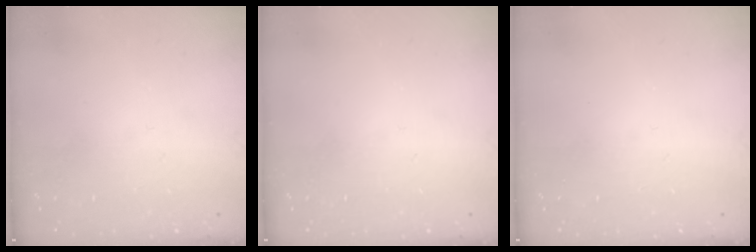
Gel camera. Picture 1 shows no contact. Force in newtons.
{"total": 0.0}
{"total": 0.0}